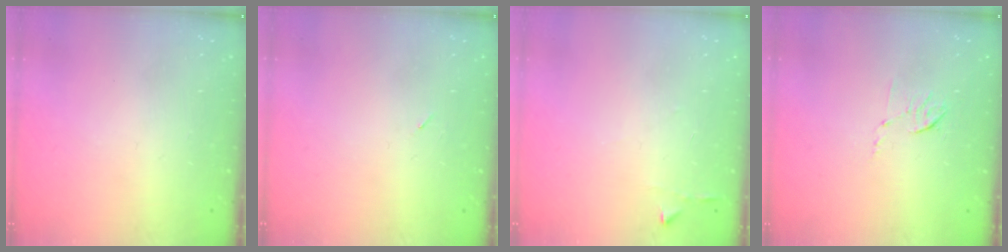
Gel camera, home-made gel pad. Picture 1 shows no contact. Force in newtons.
{"total": 2.2, "press": 1.9, "slide": 1.2}
{"total": 2.9, "press": 2.9, "slide": 0.3}
{"total": 5.7, "press": 5.5, "slide": 1.5}